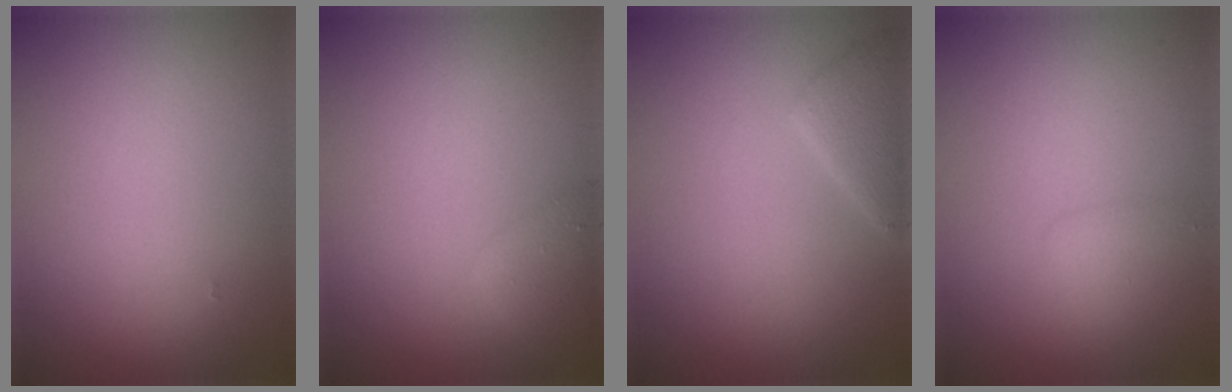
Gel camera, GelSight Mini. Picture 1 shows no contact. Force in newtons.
{"total": 1.9, "press": 1.9, "slide": 0.1}
{"total": 2.3, "press": 2.3, "slide": 0.1}
{"total": 1.1, "press": 1.1, "slide": 0.1}